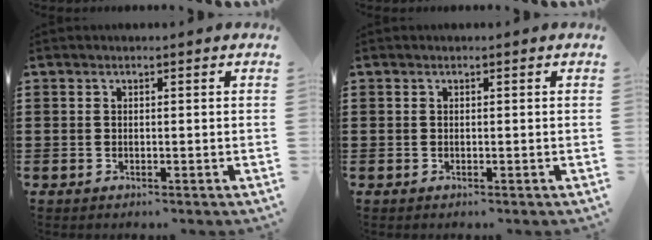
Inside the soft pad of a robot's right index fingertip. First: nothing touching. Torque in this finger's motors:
{"motor_torque": [1.02, 1.12, 0.01, 0.00]}